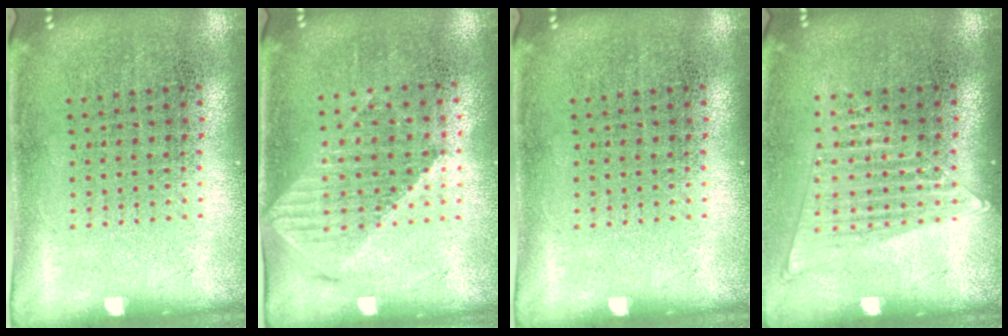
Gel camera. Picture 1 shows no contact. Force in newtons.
{"total": 1.1, "press": 1.0, "slide": 0.4}
{"total": 0.0}
{"total": 1.5, "press": 1.3, "slide": 0.6}